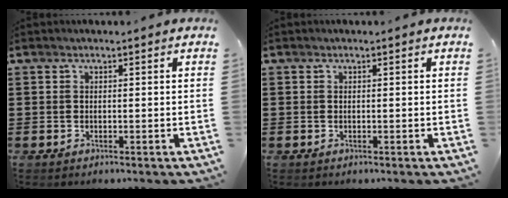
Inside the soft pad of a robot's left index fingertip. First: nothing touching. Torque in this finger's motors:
{"motor_torque": [0.00, 0.00, 0.00, 0.01]}